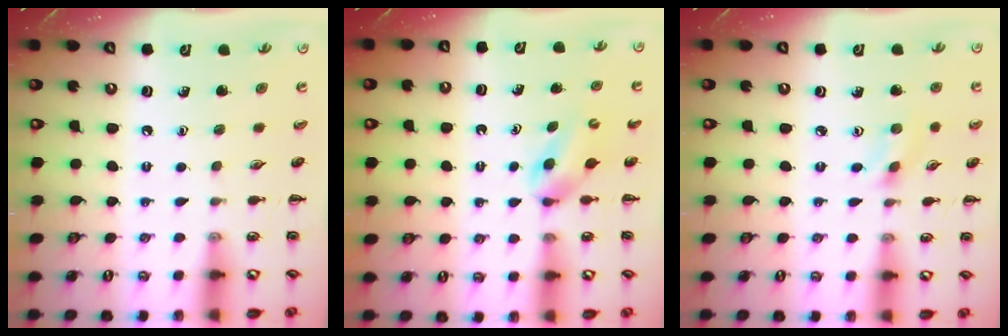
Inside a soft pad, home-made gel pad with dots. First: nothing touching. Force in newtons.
{"total": 2.8, "press": 2.5, "slide": 1.3}
{"total": 1.4, "press": 1.3, "slide": 0.5}